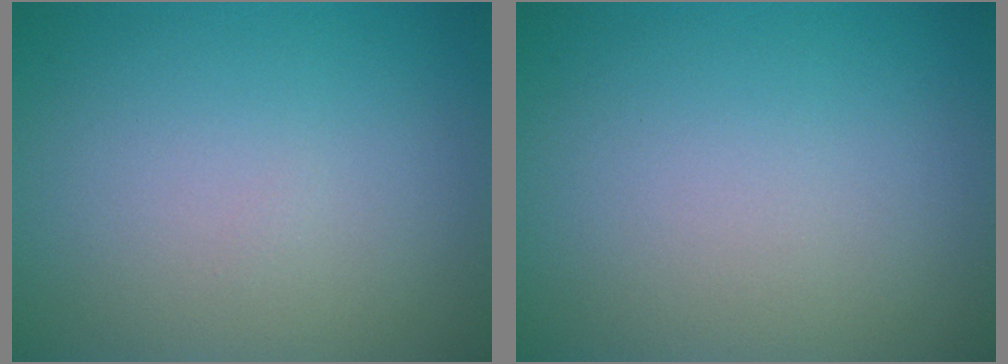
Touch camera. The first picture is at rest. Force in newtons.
{"total": 0.0}